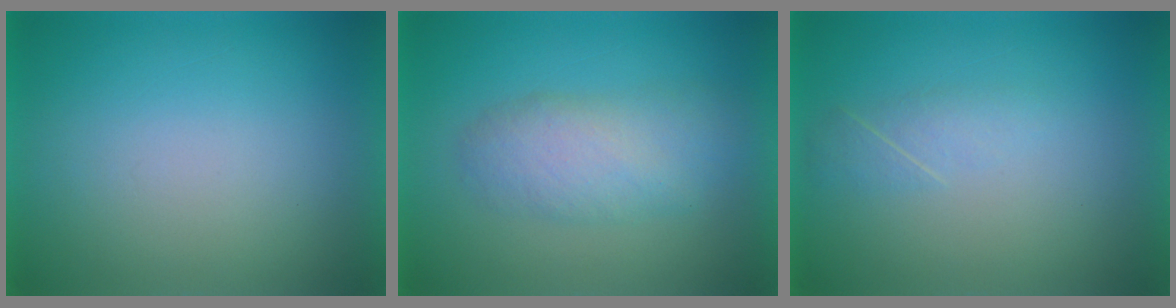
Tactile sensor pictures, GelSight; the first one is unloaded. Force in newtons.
{"total": 4.5}
{"total": 2.1}